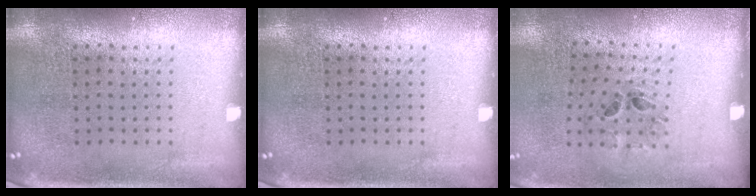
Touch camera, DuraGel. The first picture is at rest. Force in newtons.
{"total": 0.0}
{"total": 1.3, "press": 0.7, "slide": 1.1}